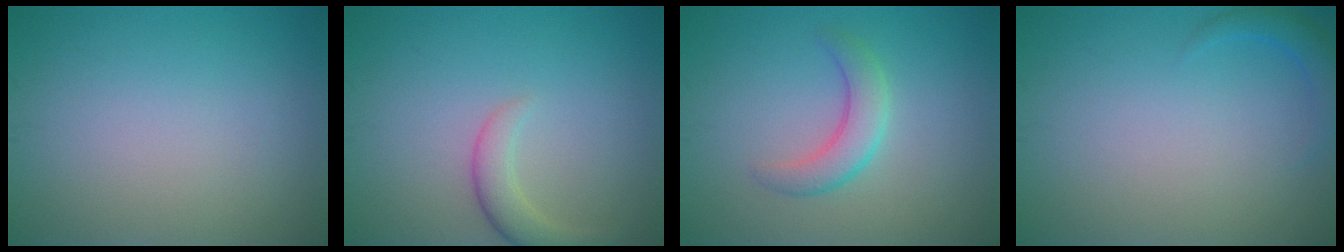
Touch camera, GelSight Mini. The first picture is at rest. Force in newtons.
{"total": 2.6, "press": 2.6, "slide": 0.3}
{"total": 2.9, "press": 2.9, "slide": 0.2}
{"total": 1.7, "press": 1.6, "slide": 0.2}